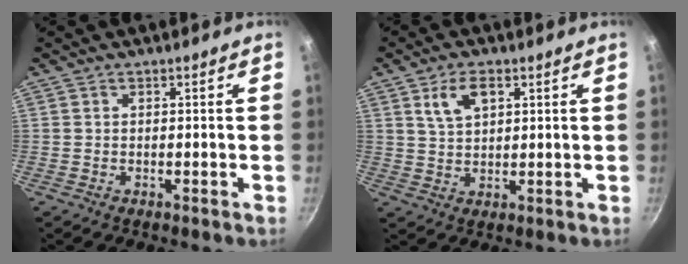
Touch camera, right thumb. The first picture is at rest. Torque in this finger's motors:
{"motor_torque": [-0.41, 0.80, 0.68, 0.55, 0.04]}